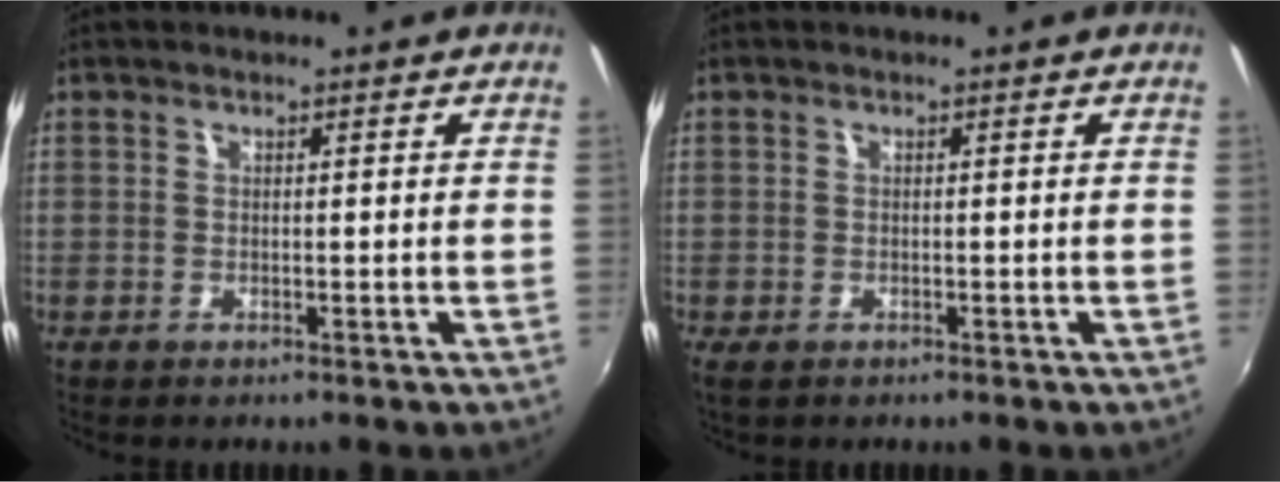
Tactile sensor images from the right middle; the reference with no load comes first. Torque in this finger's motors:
{"motor_torque": [0.99, -1.06, 0.36, 0.12]}